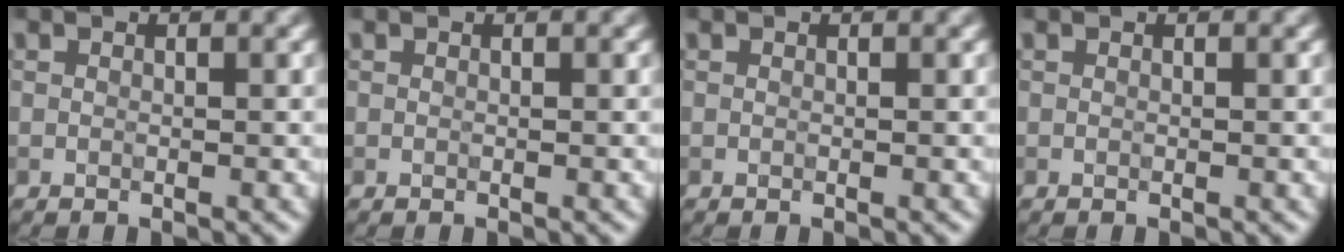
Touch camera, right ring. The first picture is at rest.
{"total": 0.0}
{"total": 0.0}
{"total": 0.0}